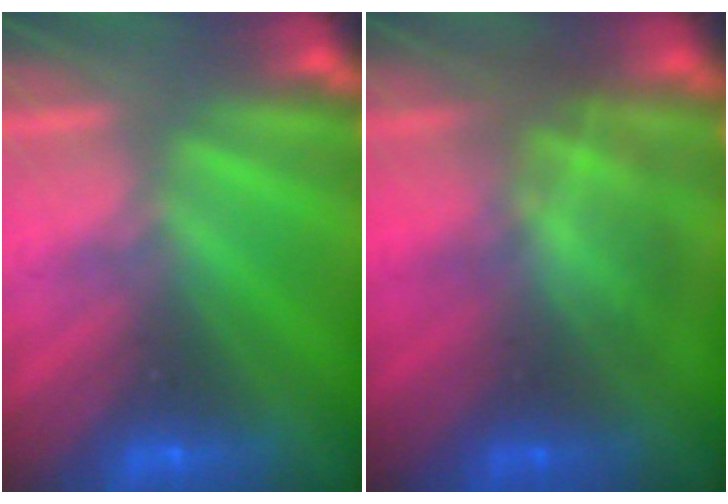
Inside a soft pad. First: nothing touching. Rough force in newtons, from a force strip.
{"total": 2.9}